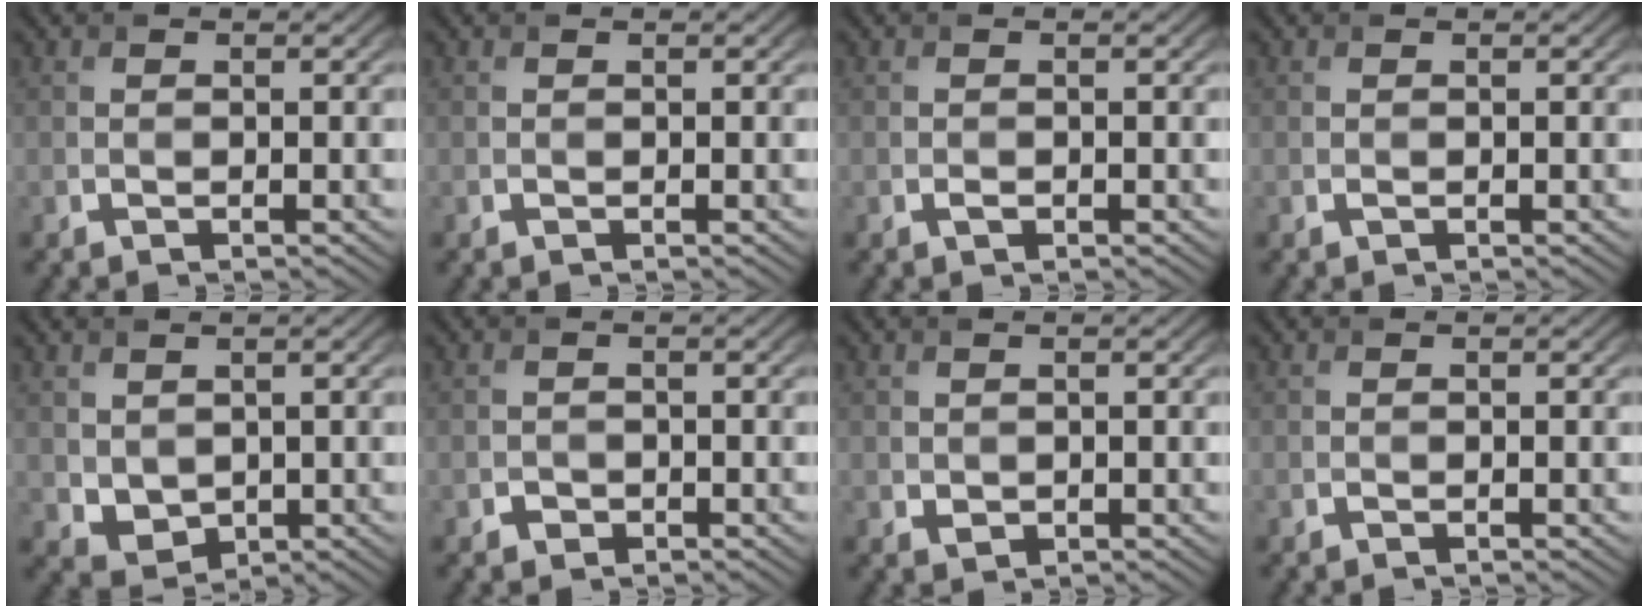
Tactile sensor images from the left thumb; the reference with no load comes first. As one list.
[{"total": 0.0}, {"total": 0.6, "force": [-0.3, 0.3, 0.4], "torque": [-0.008, -0.002, -0.004]}, {"total": 0.0}, {"total": 3.1, "force": [1.1, 2.5, 1.6], "torque": [-0.045, -0.011, 0.027]}, {"total": 1.0, "force": [-0.6, 0.8, 0.2], "torque": [-0.001, -0.002, -0.012]}, {"total": 0.9, "force": [0.2, 0.8, 0.4], "torque": [-0.009, -0.005, 0.010]}, {"total": 0.0}]